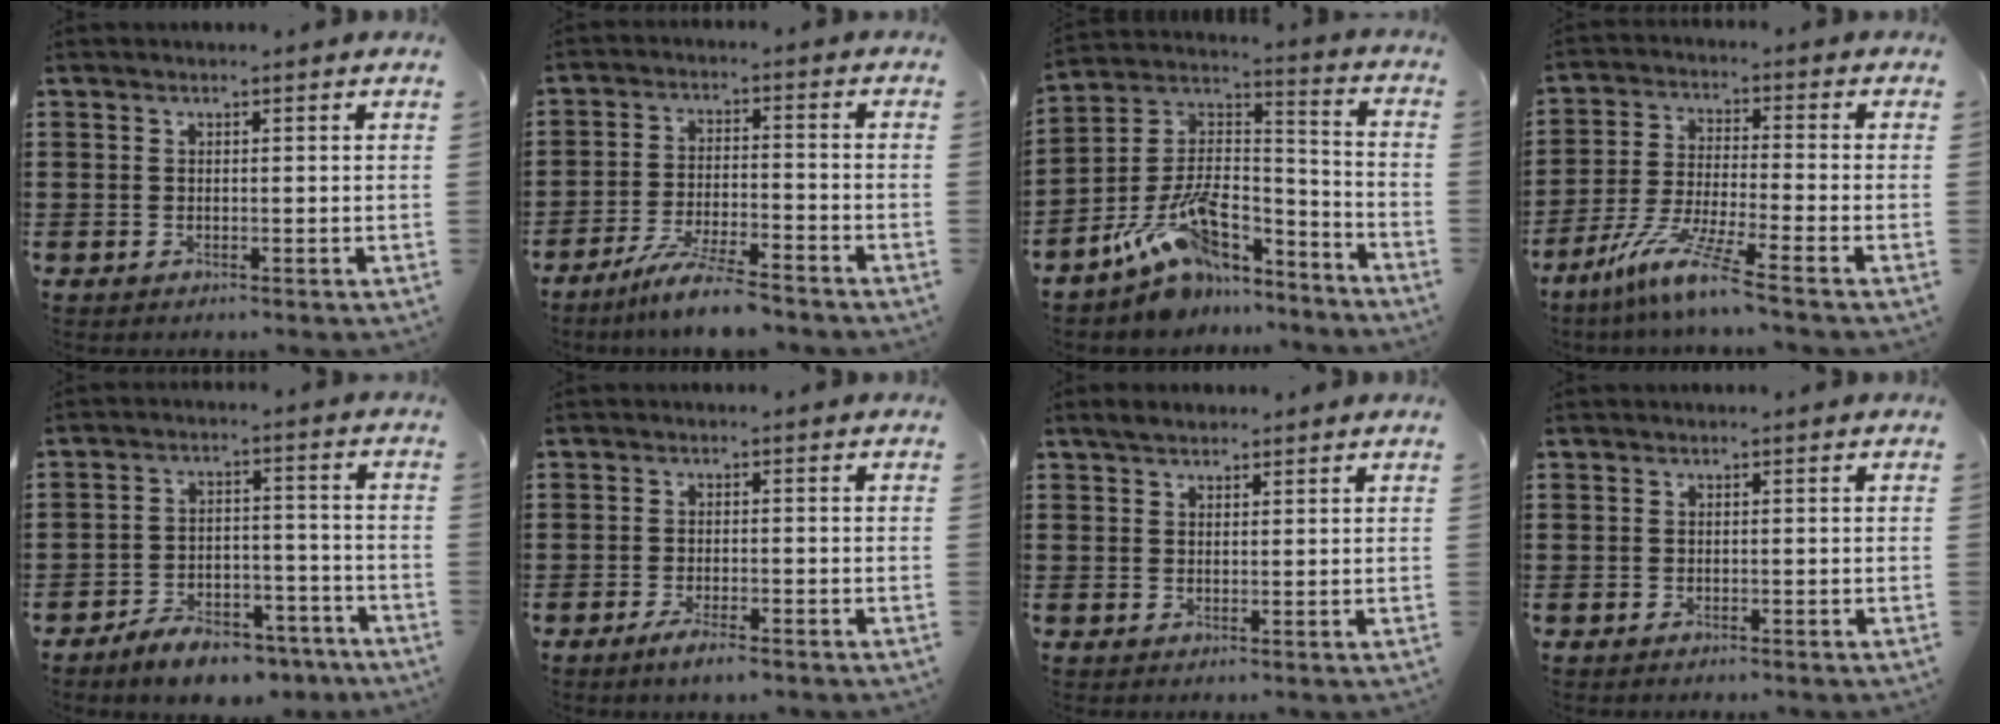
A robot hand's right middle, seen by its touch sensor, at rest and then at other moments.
{"total": 7.3, "force": [-6.3, 0.2, 3.7], "torque": [-0.075, -0.009, -0.118]}
{"total": 11.0, "force": [-7.7, 4.8, 6.3], "torque": [-0.136, 0.010, -0.152]}
{"total": 9.0, "force": [-7.0, -0.2, 5.7], "torque": [-0.123, -0.013, -0.138]}
{"total": 7.2, "force": [-6.5, 1.8, 2.4], "torque": [-0.036, 0.019, -0.121]}
{"total": 3.0, "force": [-2.4, 0.3, 1.8], "torque": [-0.038, 0.000, -0.045]}
{"total": 1.7, "force": [1.5, 0.8, 0.4], "torque": [-0.004, 0.002, 0.026]}
{"total": 0.7, "force": [-0.7, 0.1, 0.1], "torque": [-0.003, -0.002, -0.014]}